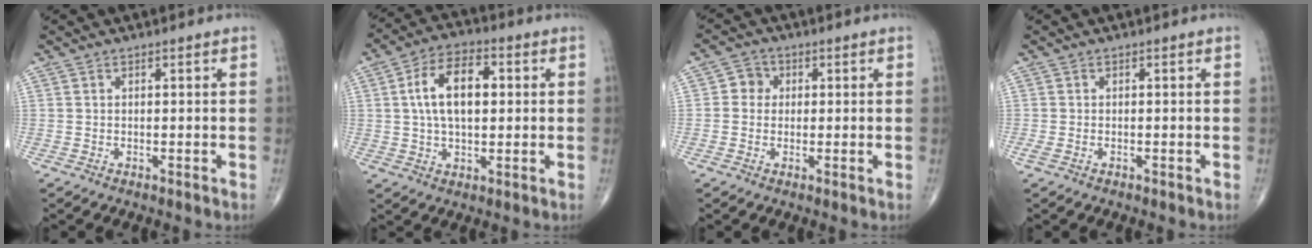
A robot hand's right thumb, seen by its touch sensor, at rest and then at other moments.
{"total": 11.6, "force": [1.8, 6.4, 9.5], "torque": [-0.161, 0.014, 0.027]}
{"total": 3.5, "force": [0.4, 3.2, 1.2], "torque": [0.004, 0.007, -0.002]}
{"total": 1.2, "force": [-0.4, 0.7, 0.9], "torque": [-0.028, 0.002, -0.007]}